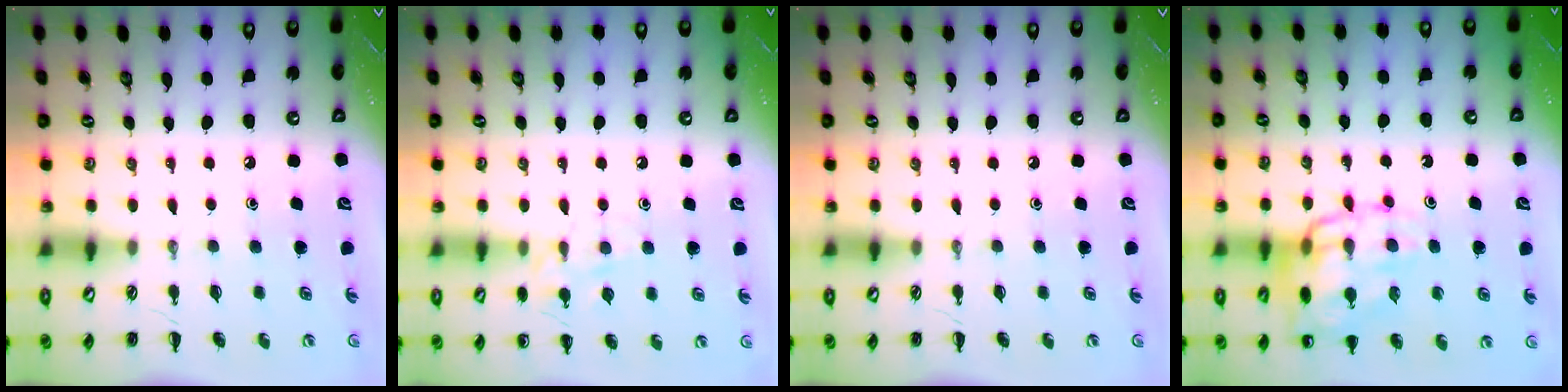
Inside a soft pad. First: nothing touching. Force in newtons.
{"total": 8.5, "press": 8.4, "slide": 1.4}
{"total": 0.0}
{"total": 15.2, "press": 15.0, "slide": 2.0}